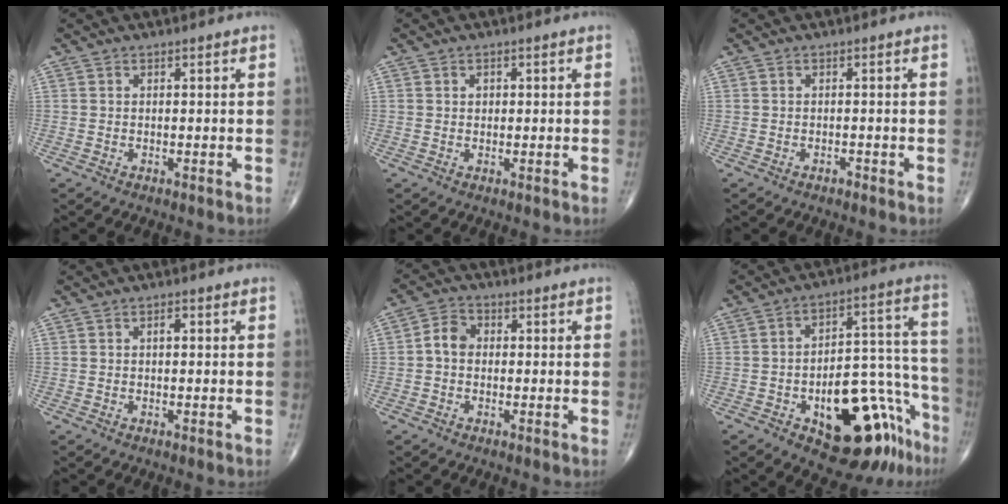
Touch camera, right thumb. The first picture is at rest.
{"total": 1.3, "force": [0.3, 1.0, 0.7], "torque": [-0.005, 0.001, 0.005]}
{"total": 0.6, "force": [-0.5, 0.3, 0.3], "torque": [-0.002, 0.001, -0.011]}
{"total": 1.1, "force": [0.1, 0.6, 1.0], "torque": [-0.013, 0.003, -0.001]}
{"total": 4.1, "force": [-0.3, 3.2, 2.5], "torque": [-0.039, 0.016, -0.015]}
{"total": 21.5, "force": [-11.2, 9.5, 15.6], "torque": [-0.143, 0.099, -0.148]}